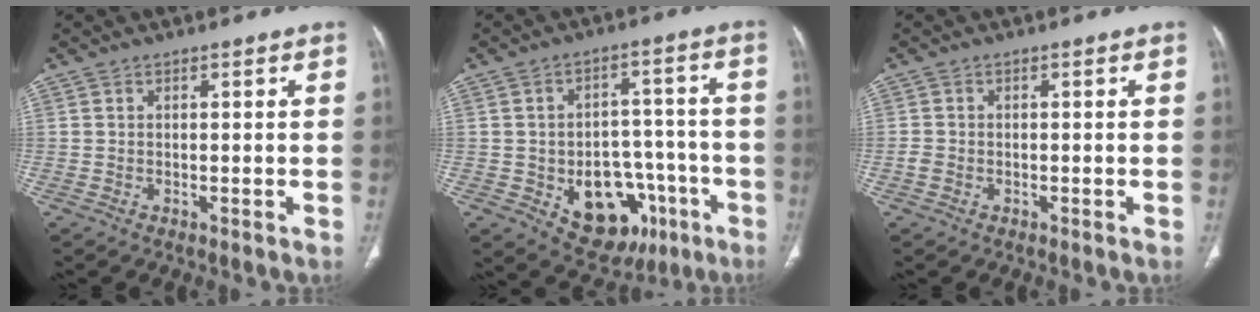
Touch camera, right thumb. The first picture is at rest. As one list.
[{"total": 16.2, "force": [-6.3, 11.2, 9.9], "torque": [-0.095, 0.041, -0.073]}, {"total": 1.5, "force": [-0.5, 1.2, 0.7], "torque": [-0.010, 0.005, -0.013]}]